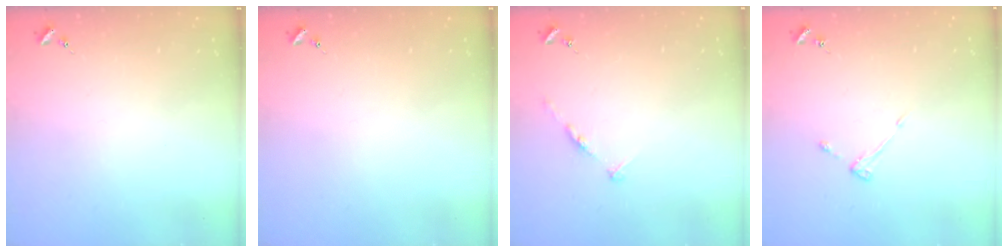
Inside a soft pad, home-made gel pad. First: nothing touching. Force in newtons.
{"total": 0.0}
{"total": 4.9, "press": 4.9, "slide": 0.5}
{"total": 2.8, "press": 2.8, "slide": 0.3}